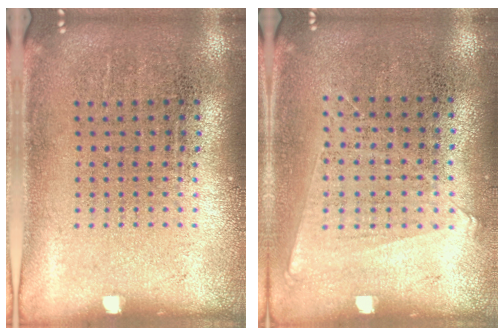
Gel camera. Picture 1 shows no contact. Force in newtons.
{"total": 1.0, "press": 0.9, "slide": 0.4}